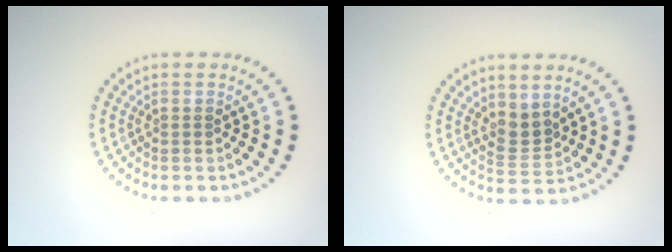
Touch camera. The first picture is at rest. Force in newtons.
{"total": 2.2, "press": 1.6, "slide": 1.5}